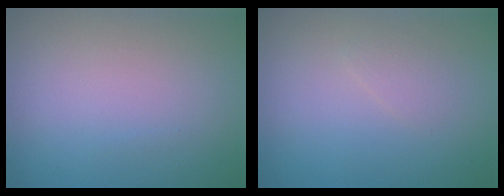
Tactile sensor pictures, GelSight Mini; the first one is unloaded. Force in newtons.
{"total": 0.9, "press": 0.9, "slide": 0.0}